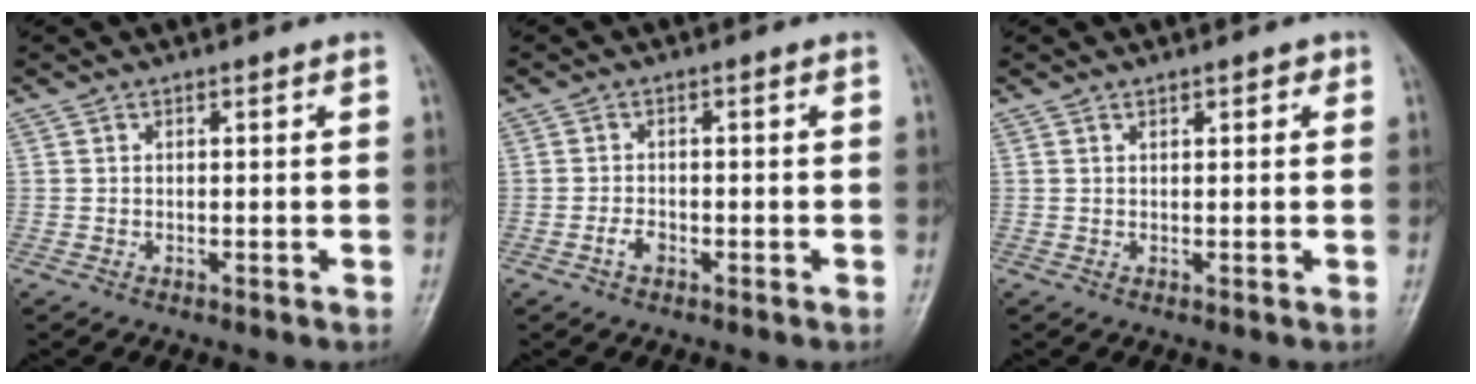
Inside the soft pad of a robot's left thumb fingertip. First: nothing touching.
{"total": 2.0, "force": [-1.0, 1.2, 1.2], "torque": [-0.024, 0.008, -0.020]}
{"total": 1.5, "force": [0.9, 0.8, 1.0], "torque": [-0.006, -0.001, 0.010]}